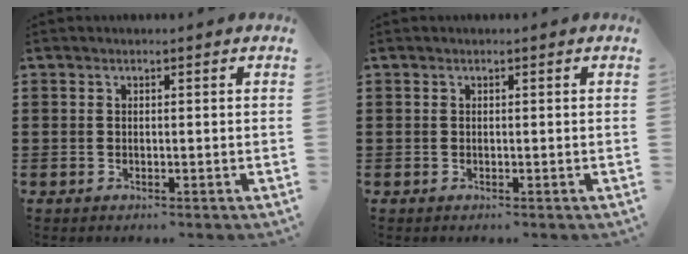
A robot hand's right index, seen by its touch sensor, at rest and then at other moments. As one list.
[{"total": 0.0}]